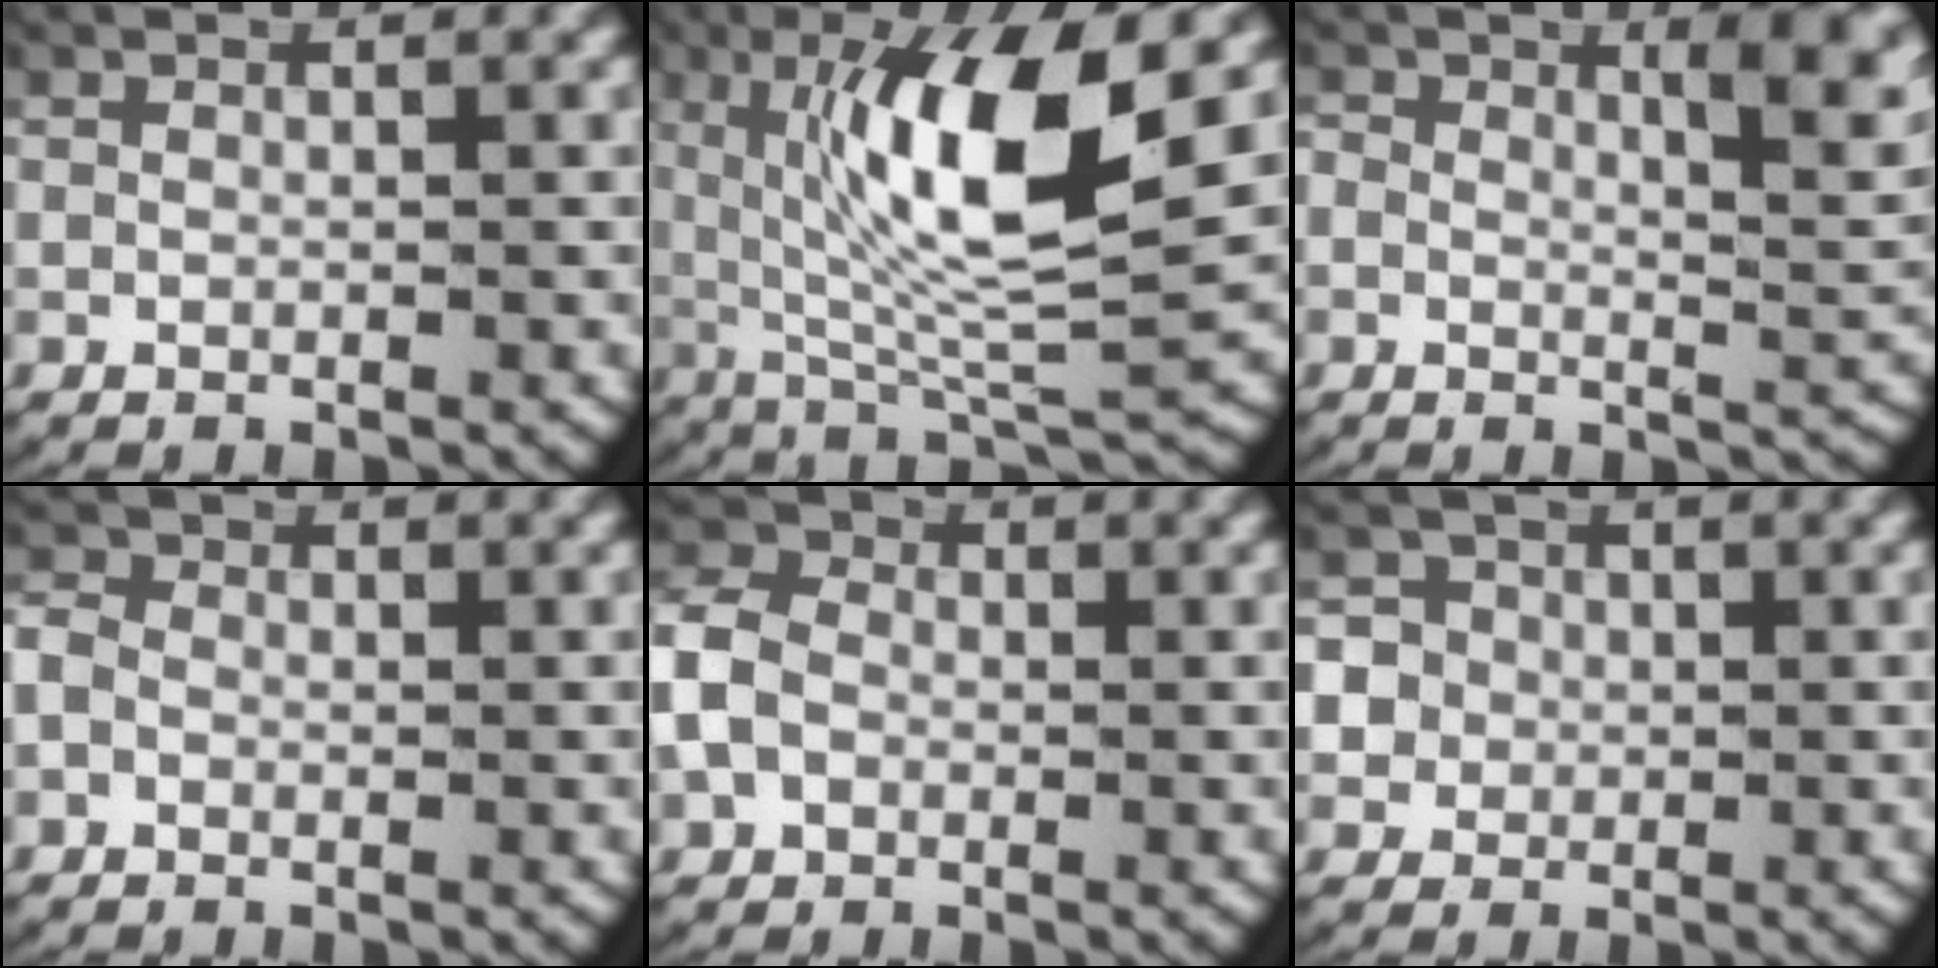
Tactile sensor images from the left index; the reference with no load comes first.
{"total": 11.8, "force": [2.2, 4.2, 10.8], "torque": [-0.207, -0.004, 0.043]}
{"total": 5.2, "force": [2.0, 1.9, 4.5], "torque": [-0.065, -0.011, 0.030]}
{"total": 2.4, "force": [-0.2, 2.2, 1.0], "torque": [-0.033, 0.002, -0.010]}
{"total": 5.4, "force": [0.0, 4.7, 2.7], "torque": [-0.067, 0.002, -0.008]}
{"total": 7.3, "force": [-0.2, 6.9, 2.5], "torque": [-0.077, -0.019, -0.007]}